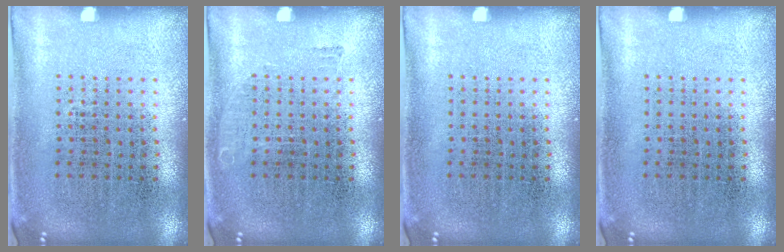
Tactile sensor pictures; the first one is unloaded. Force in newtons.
{"total": 0.5, "press": 0.5, "slide": 0.1}
{"total": 0.0}
{"total": 0.0}